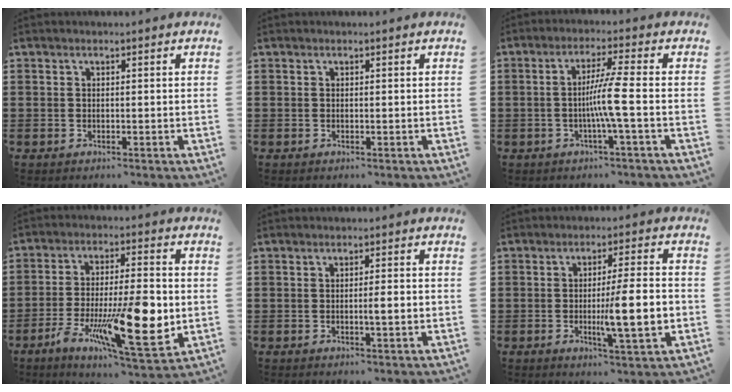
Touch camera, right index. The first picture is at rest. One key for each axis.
{"total": 0.0}
{"total": 5.8, "fx": -1.2, "fy": -0.9, "fz": 5.6, "tx": -0.099, "ty": -0.005, "tz": -0.028}
{"total": 16.6, "fx": -4.6, "fy": 4.7, "fz": 15.2, "tx": -0.271, "ty": -0.009, "tz": -0.065}
{"total": 2.6, "fx": -0.3, "fy": 0.1, "fz": 2.6, "tx": -0.043, "ty": -0.004, "tz": -0.007}
{"total": 9.7, "fx": -1.6, "fy": 1.3, "fz": 9.5, "tx": -0.148, "ty": -0.005, "tz": -0.028}